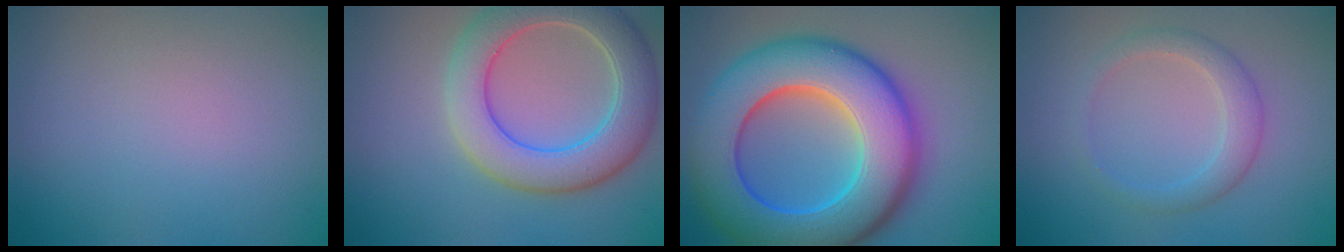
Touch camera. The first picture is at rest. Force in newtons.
{"total": 7.5, "press": 7.5, "slide": 0.5}
{"total": 13.9, "press": 13.9, "slide": 0.2}
{"total": 2.6, "press": 2.6, "slide": 0.2}